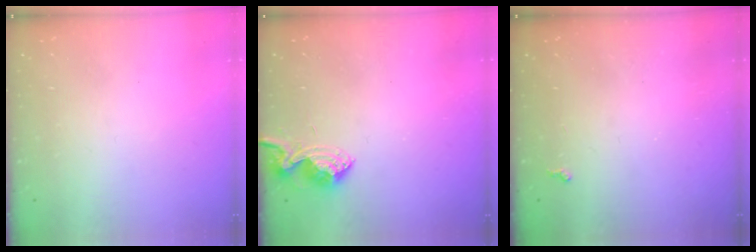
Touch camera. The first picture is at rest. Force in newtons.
{"total": 7.1, "press": 7.0, "slide": 0.7}
{"total": 5.5, "press": 5.5, "slide": 0.8}